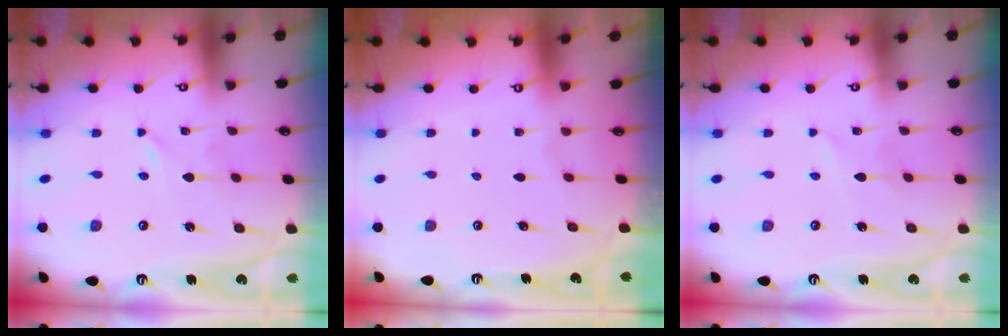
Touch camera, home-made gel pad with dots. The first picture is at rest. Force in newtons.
{"total": 0.0}
{"total": 1.6, "press": 1.6, "slide": 0.1}